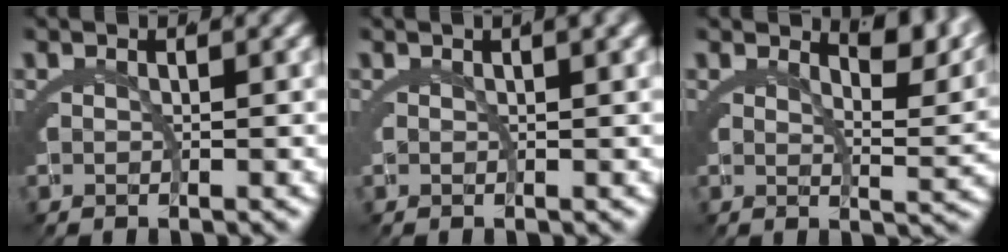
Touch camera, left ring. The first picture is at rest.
{"total": 1.6, "force": [0.8, -0.1, 1.4], "torque": [-0.014, 0.012, 0.012]}
{"total": 5.2, "force": [4.0, 0.5, 3.3], "torque": [-0.028, 0.004, 0.056]}